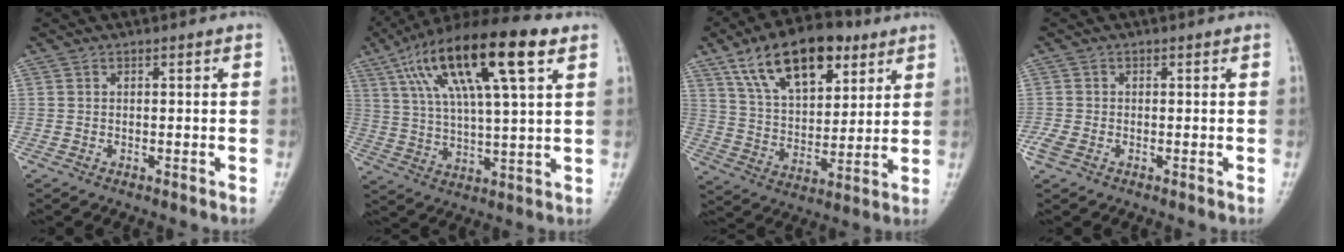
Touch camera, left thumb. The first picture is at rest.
{"total": 21.6, "force": [9.8, 5.9, 18.4], "torque": [-0.326, 0.005, 0.167]}
{"total": 18.5, "force": [10.1, 9.4, 12.4], "torque": [-0.166, -0.029, 0.176]}
{"total": 2.7, "force": [-1.4, 1.7, 1.6], "torque": [-0.046, -0.001, -0.027]}